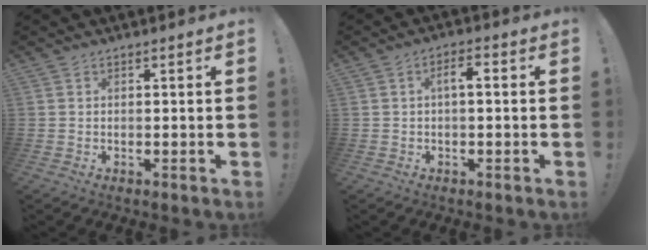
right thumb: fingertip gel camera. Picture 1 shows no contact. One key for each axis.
{"total": 3.8, "fx": -0.2, "fy": 1.0, "fz": 3.6, "tx": -0.068, "ty": 0.012, "tz": -0.008}